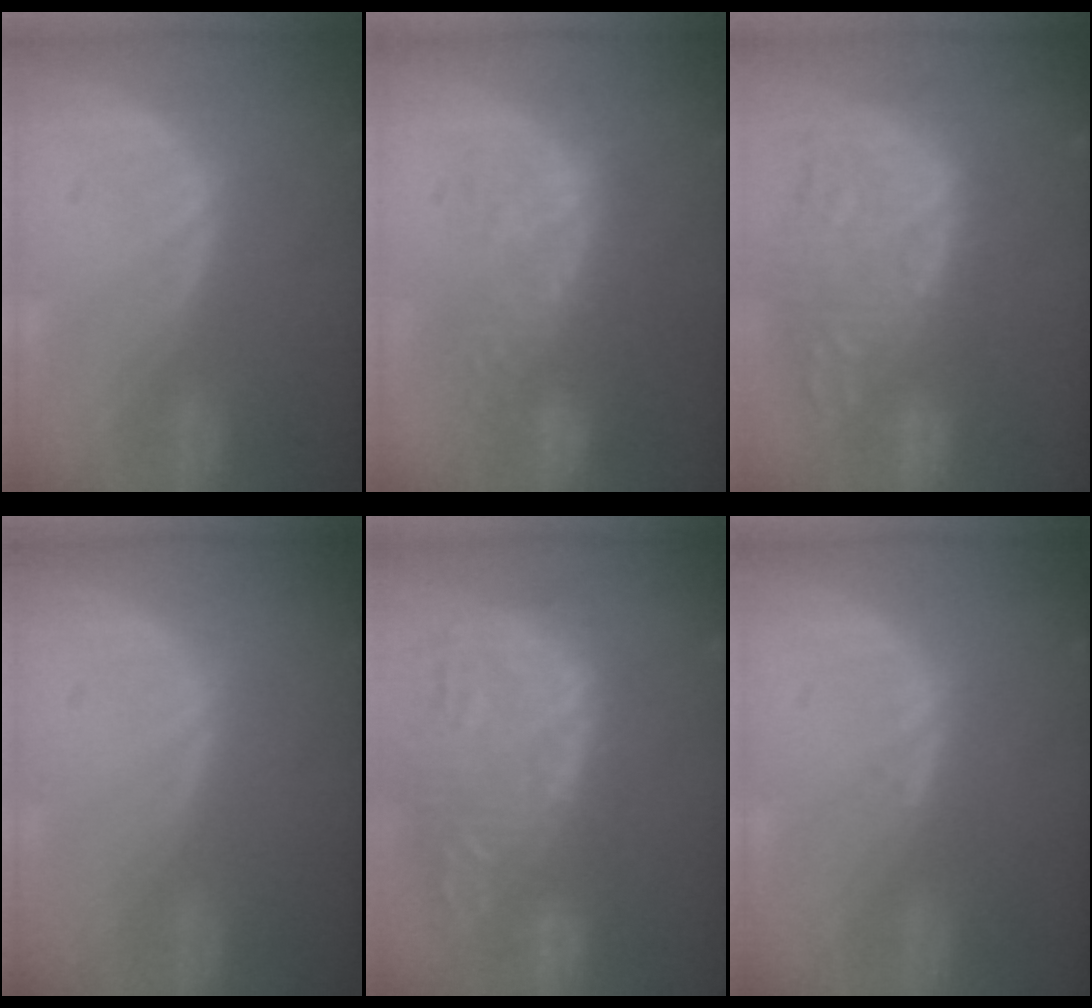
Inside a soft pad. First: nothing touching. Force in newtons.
{"total": 11.0, "press": 9.6, "slide": 5.5}
{"total": 12.8, "press": 11.7, "slide": 5.4}
{"total": 0.0}
{"total": 14.6, "press": 12.6, "slide": 7.5}
{"total": 0.6, "press": 0.5, "slide": 0.4}